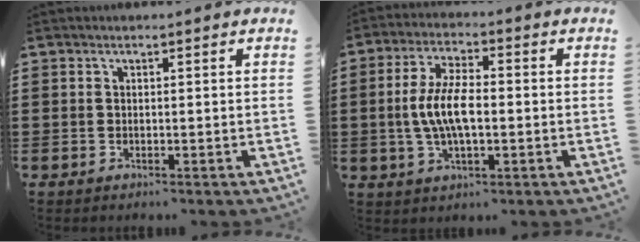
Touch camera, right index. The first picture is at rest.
{"total": 7.8, "force": [-0.6, 3.2, 7.1], "torque": [-0.161, -0.004, -0.020]}